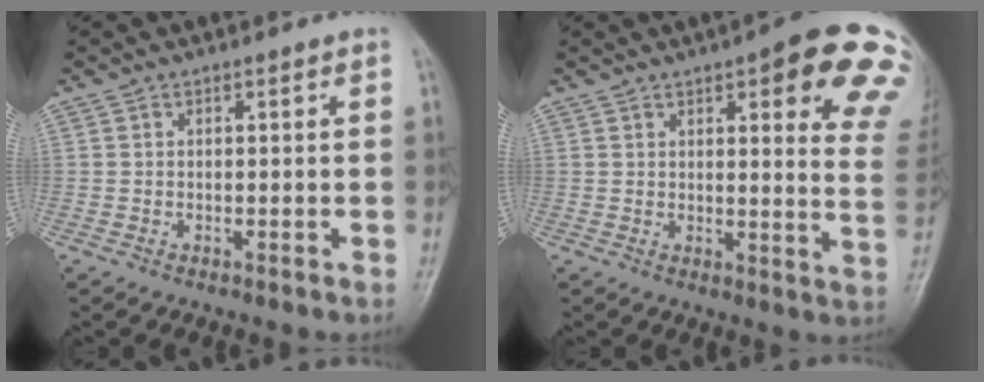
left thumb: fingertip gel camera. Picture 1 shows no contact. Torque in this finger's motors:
{"motor_torque": [0.77, 0.74, 1.55, -1.22, 0.07]}